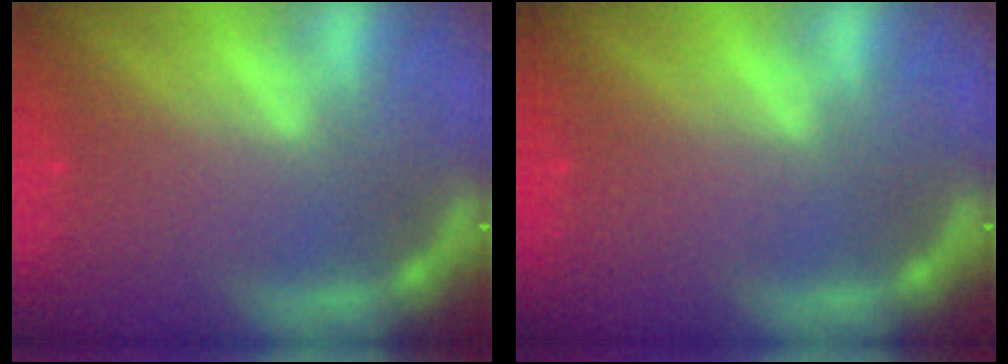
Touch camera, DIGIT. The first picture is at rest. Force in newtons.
{"total": 0.0}